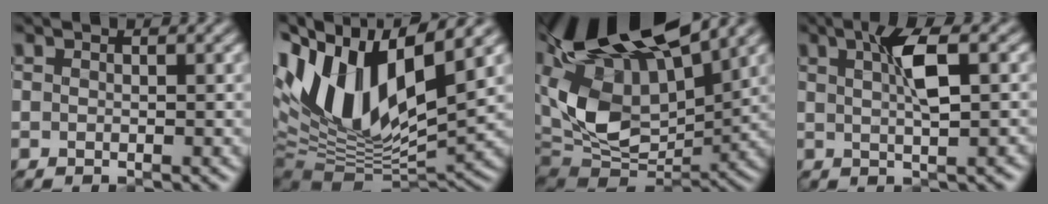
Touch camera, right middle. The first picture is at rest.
{"total": 13.4, "force": [3.5, 6.6, 11.1], "torque": [-0.215, 0.004, 0.058]}
{"total": 16.8, "force": [6.1, 9.0, 12.8], "torque": [-0.255, 0.018, 0.110]}
{"total": 4.0, "force": [1.1, 0.9, 3.7], "torque": [-0.065, 0.008, 0.020]}